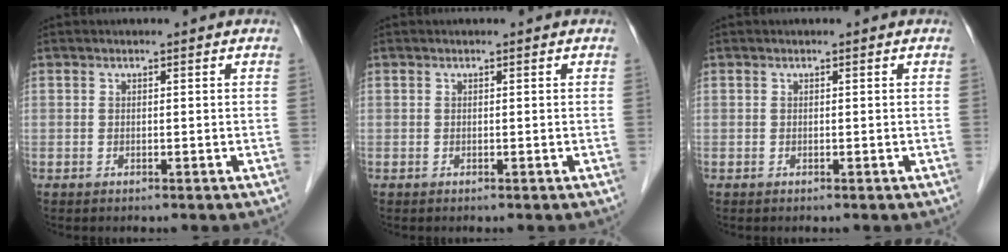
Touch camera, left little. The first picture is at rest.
{"total": 0.0}
{"total": 0.0}